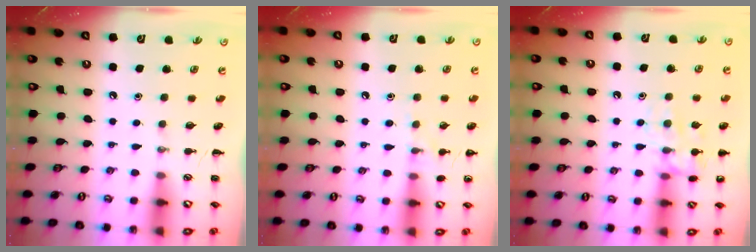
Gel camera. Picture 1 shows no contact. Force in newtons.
{"total": 7.7, "press": 7.4, "slide": 2.3}
{"total": 11.7, "press": 11.7, "slide": 0.7}